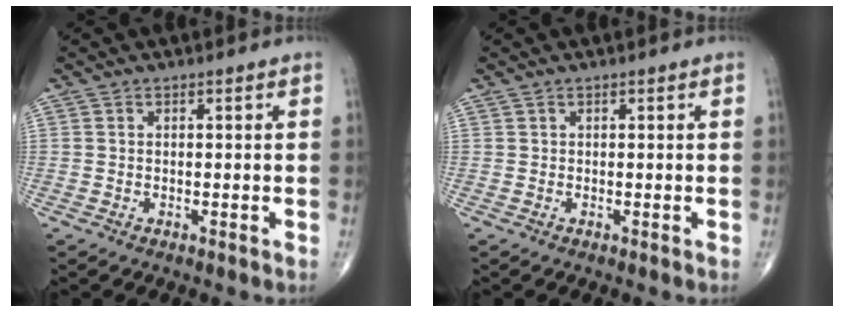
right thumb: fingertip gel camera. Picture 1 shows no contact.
{"total": 0.0}